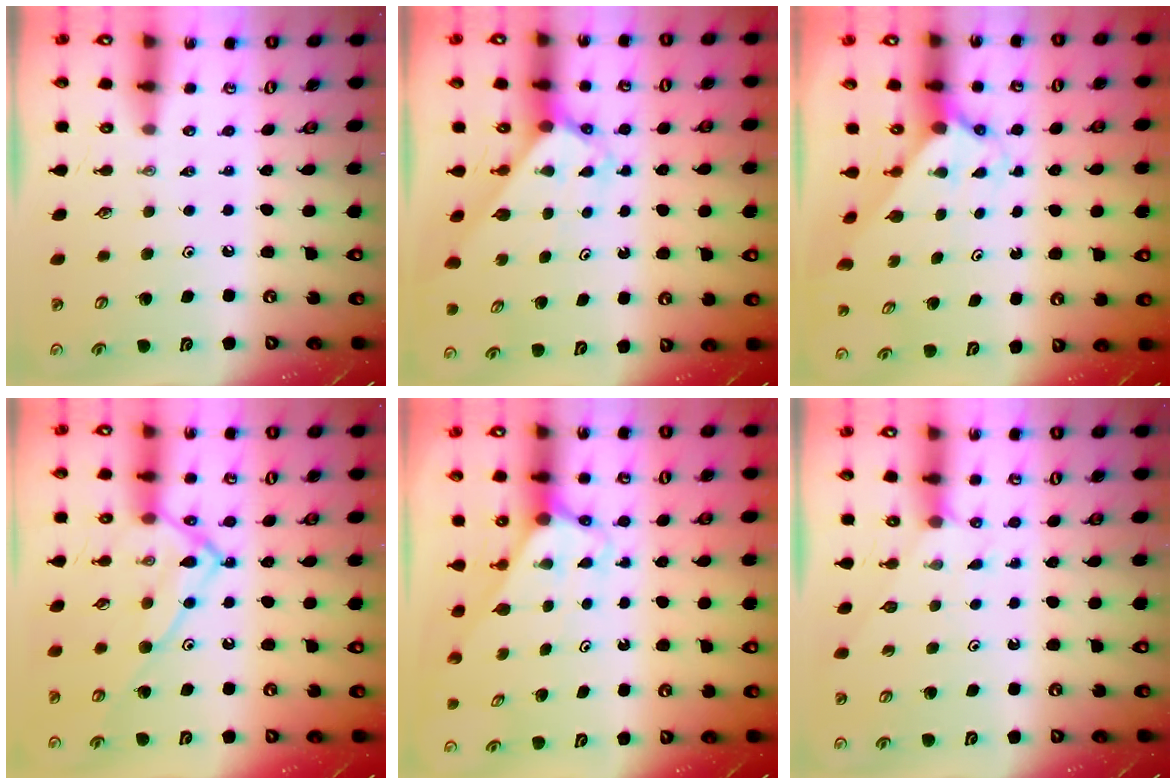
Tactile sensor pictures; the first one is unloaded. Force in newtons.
{"total": 2.6, "press": 2.6, "slide": 0.2}
{"total": 1.8, "press": 1.8, "slide": 0.1}
{"total": 15.1, "press": 15.1, "slide": 1.1}
{"total": 2.6, "press": 2.6, "slide": 0.2}
{"total": 3.6, "press": 3.6, "slide": 0.3}